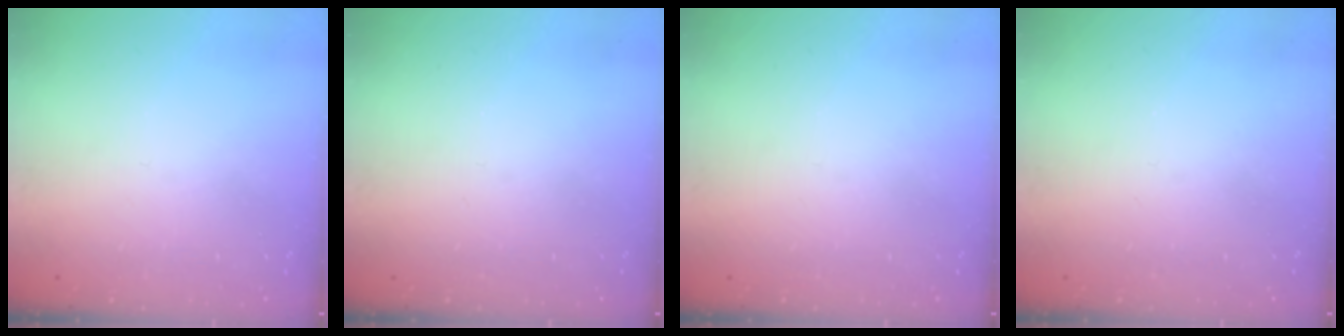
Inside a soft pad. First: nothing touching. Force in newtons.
{"total": 0.0}
{"total": 0.0}
{"total": 2.2, "press": 2.1, "slide": 0.4}